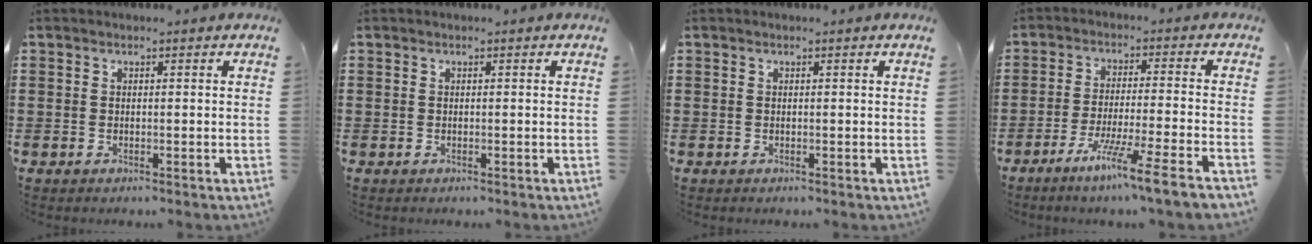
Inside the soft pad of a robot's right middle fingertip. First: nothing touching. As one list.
[{"total": 0.0}, {"total": 0.0}, {"total": 7.8, "force": [-5.8, -0.9, 5.1], "torque": [-0.087, -0.012, -0.110]}]